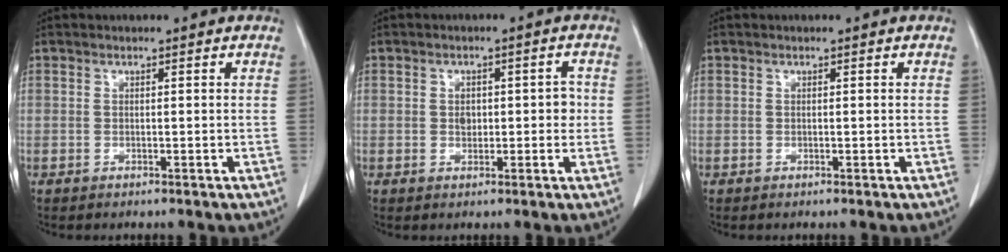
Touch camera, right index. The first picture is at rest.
{"total": 3.8, "force": [0.0, 2.4, 3.0], "torque": [-0.039, 0.012, 0.004]}
{"total": 0.0}